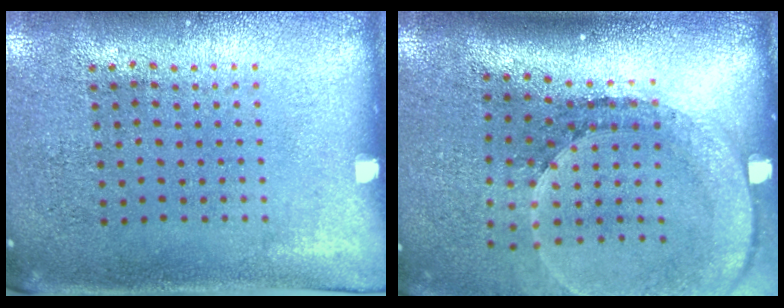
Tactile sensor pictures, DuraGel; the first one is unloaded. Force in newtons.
{"total": 2.6, "press": 1.8, "slide": 1.9}